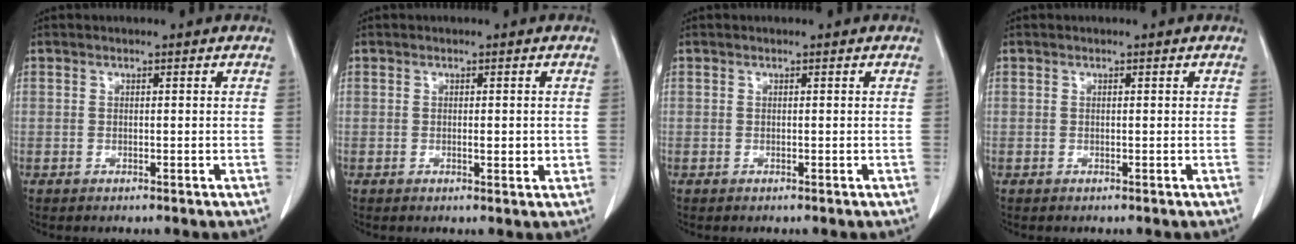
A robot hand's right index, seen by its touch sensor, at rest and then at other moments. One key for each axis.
{"total": 3.0, "fx": -0.2, "fy": 0.9, "fz": 2.9, "tx": -0.041, "ty": -0.003, "tz": -0.002}
{"total": 0.0}
{"total": 0.0}